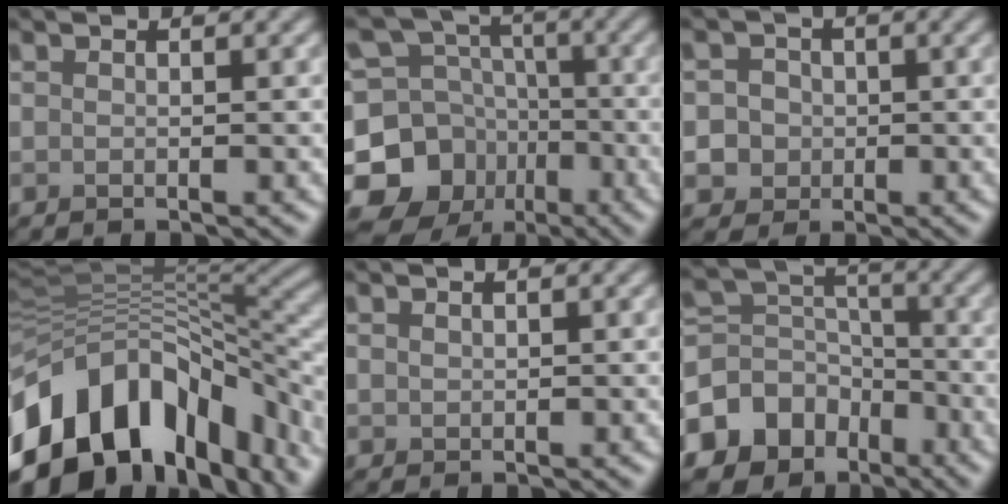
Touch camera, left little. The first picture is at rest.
{"total": 11.2, "force": [-5.1, 9.4, 3.1], "torque": [-0.071, 0.001, -0.100]}
{"total": 4.7, "force": [-0.5, 4.5, 1.3], "torque": [-0.001, 0.021, -0.028]}
{"total": 15.7, "force": [-7.1, 9.6, 10.2], "torque": [-0.198, -0.002, -0.110]}
{"total": 0.5, "force": [0.2, 0.5, 0.1], "torque": [0.000, 0.000, 0.002]}
{"total": 12.0, "force": [-7.0, 9.2, 3.3], "torque": [-0.085, -0.019, -0.121]}